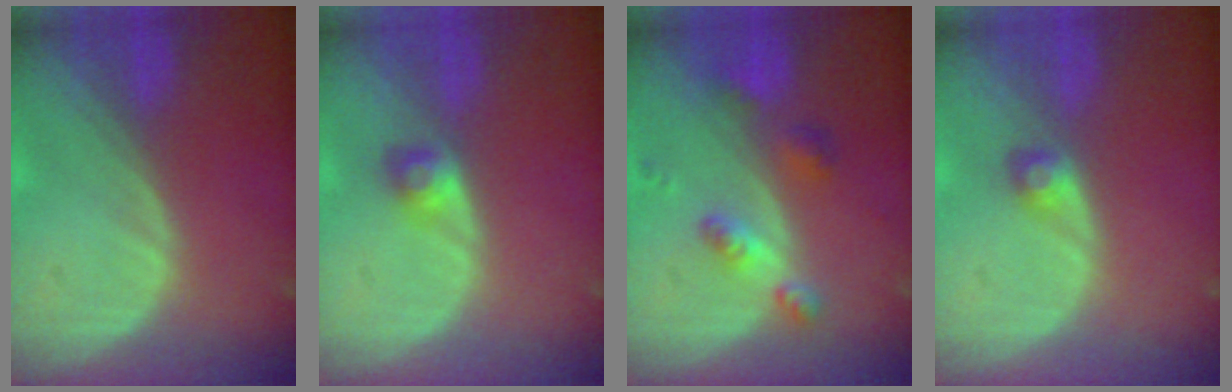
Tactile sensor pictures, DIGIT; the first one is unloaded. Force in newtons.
{"total": 2.5, "press": 2.4, "slide": 0.7}
{"total": 5.6, "press": 4.9, "slide": 2.7}
{"total": 1.9, "press": 1.8, "slide": 0.2}